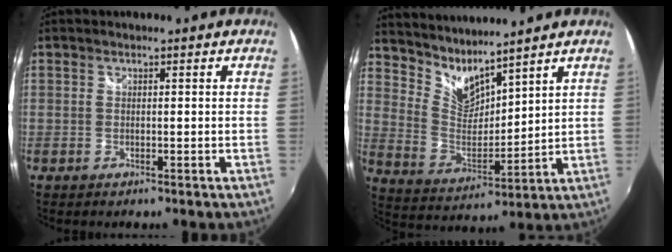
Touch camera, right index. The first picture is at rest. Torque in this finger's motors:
{"motor_torque": [-0.24, 0.44, 0.02, 0.00]}